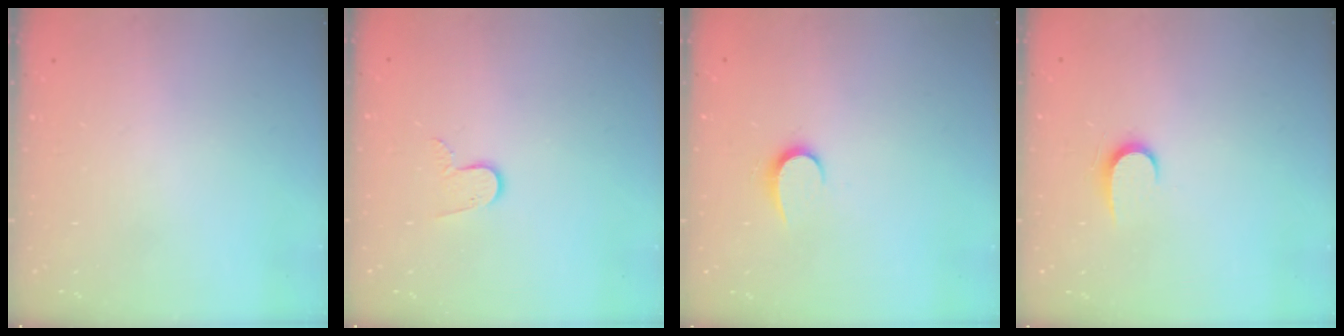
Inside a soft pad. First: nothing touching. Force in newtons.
{"total": 6.3, "press": 6.3, "slide": 0.6}
{"total": 6.1, "press": 6.1, "slide": 0.7}
{"total": 6.1, "press": 6.1, "slide": 0.6}